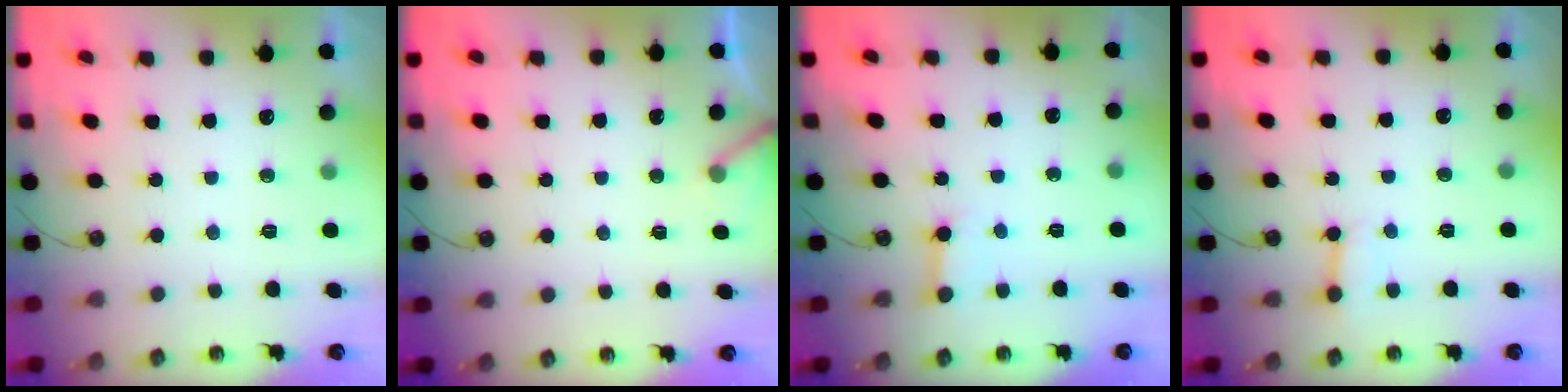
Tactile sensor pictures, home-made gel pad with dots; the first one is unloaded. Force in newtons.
{"total": 3.6, "press": 3.6, "slide": 0.2}
{"total": 3.0, "press": 2.9, "slide": 0.5}
{"total": 4.1, "press": 4.0, "slide": 0.4}